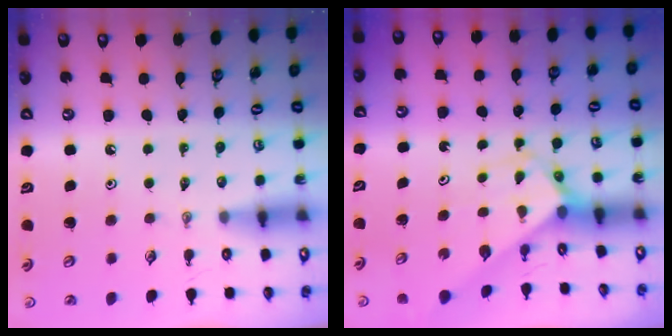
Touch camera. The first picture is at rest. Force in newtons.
{"total": 2.7, "press": 2.7, "slide": 0.1}